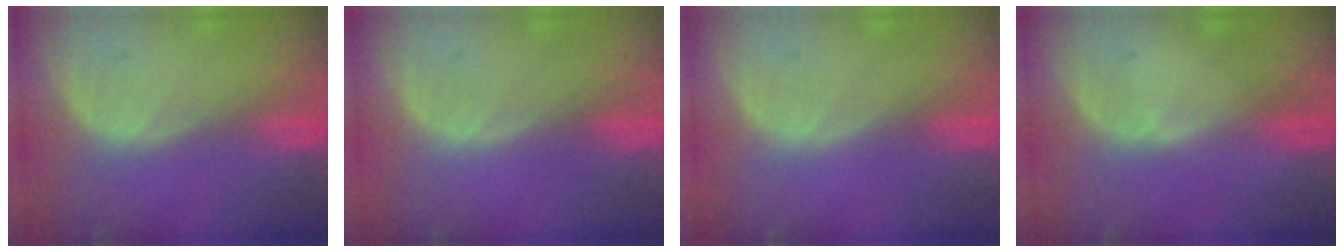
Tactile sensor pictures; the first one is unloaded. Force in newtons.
{"total": 0.0}
{"total": 0.0}
{"total": 0.8, "press": 0.8, "slide": 0.1}